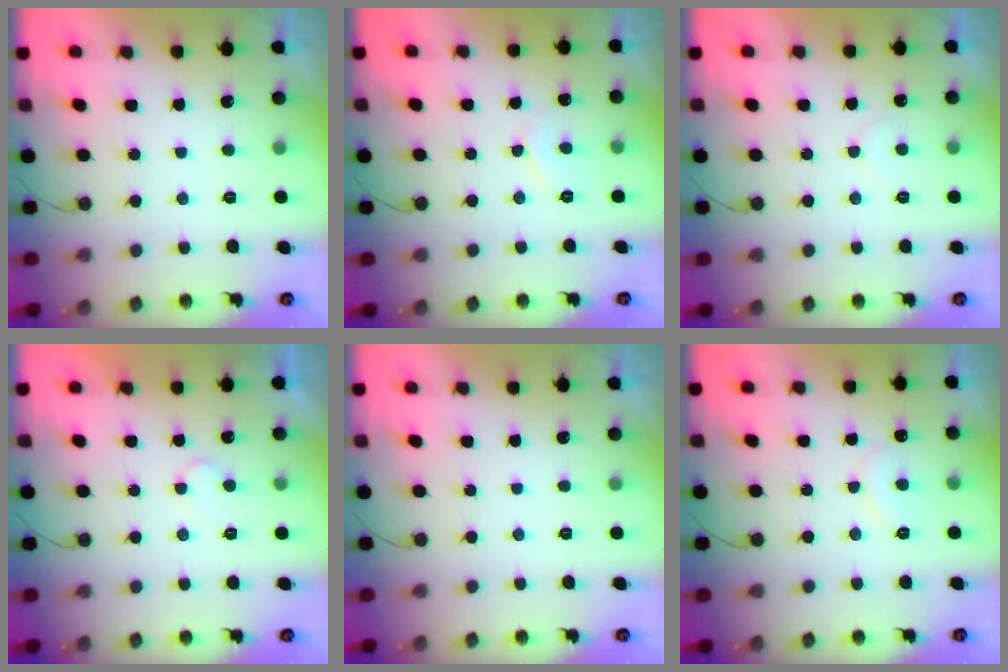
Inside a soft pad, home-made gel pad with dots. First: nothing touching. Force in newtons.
{"total": 4.9, "press": 4.9, "slide": 0.5}
{"total": 4.4, "press": 4.4, "slide": 0.3}
{"total": 5.2, "press": 5.2, "slide": 0.5}
{"total": 0.0}
{"total": 6.0, "press": 6.0, "slide": 0.4}